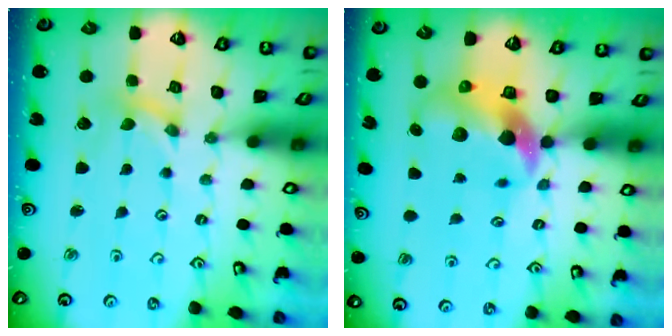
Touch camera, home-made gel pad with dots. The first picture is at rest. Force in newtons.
{"total": 8.9, "press": 8.8, "slide": 1.3}